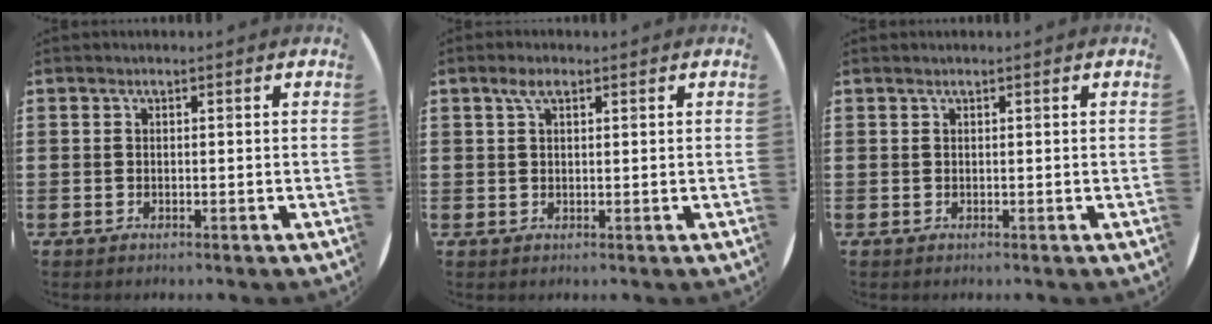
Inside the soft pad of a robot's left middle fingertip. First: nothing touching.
{"total": 2.0, "force": [1.2, 1.0, 1.2], "torque": [-0.018, 0.003, 0.021]}
{"total": 0.0}